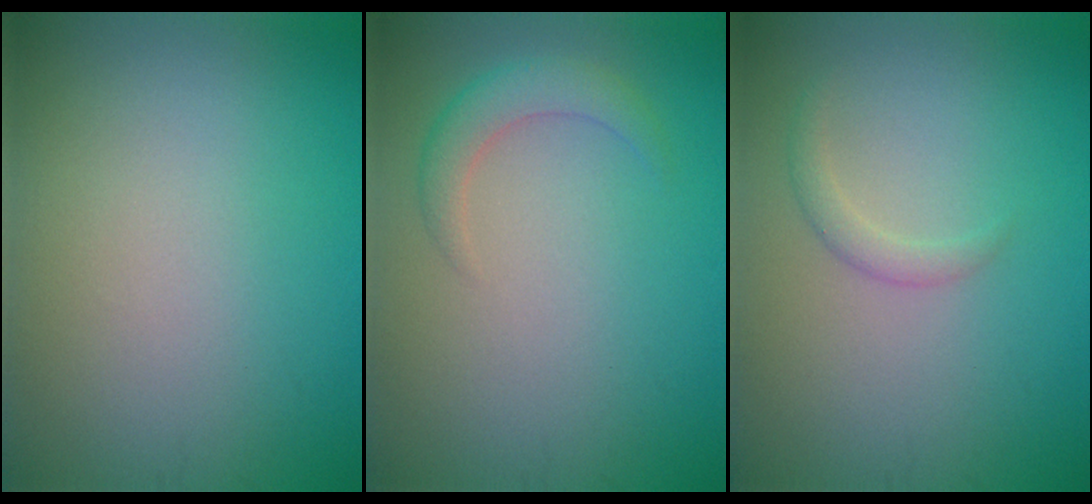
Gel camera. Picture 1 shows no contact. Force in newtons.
{"total": 2.4, "press": 2.4, "slide": 0.1}
{"total": 1.3, "press": 1.3, "slide": 0.1}